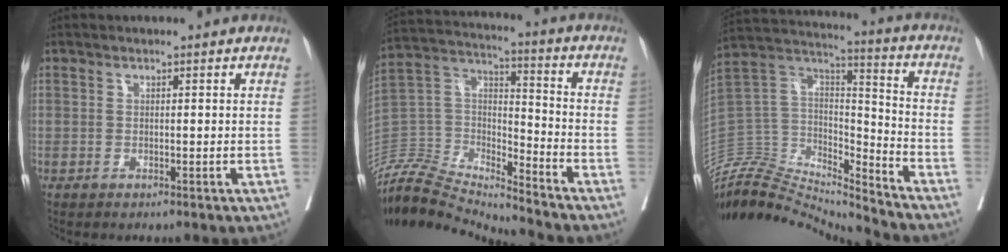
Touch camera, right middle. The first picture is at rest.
{"total": 15.1, "force": [-15.0, -0.3, 2.2], "torque": [-0.036, 0.042, -0.293]}
{"total": 19.0, "force": [-18.8, 2.0, 2.2], "torque": [-0.033, 0.068, -0.329]}